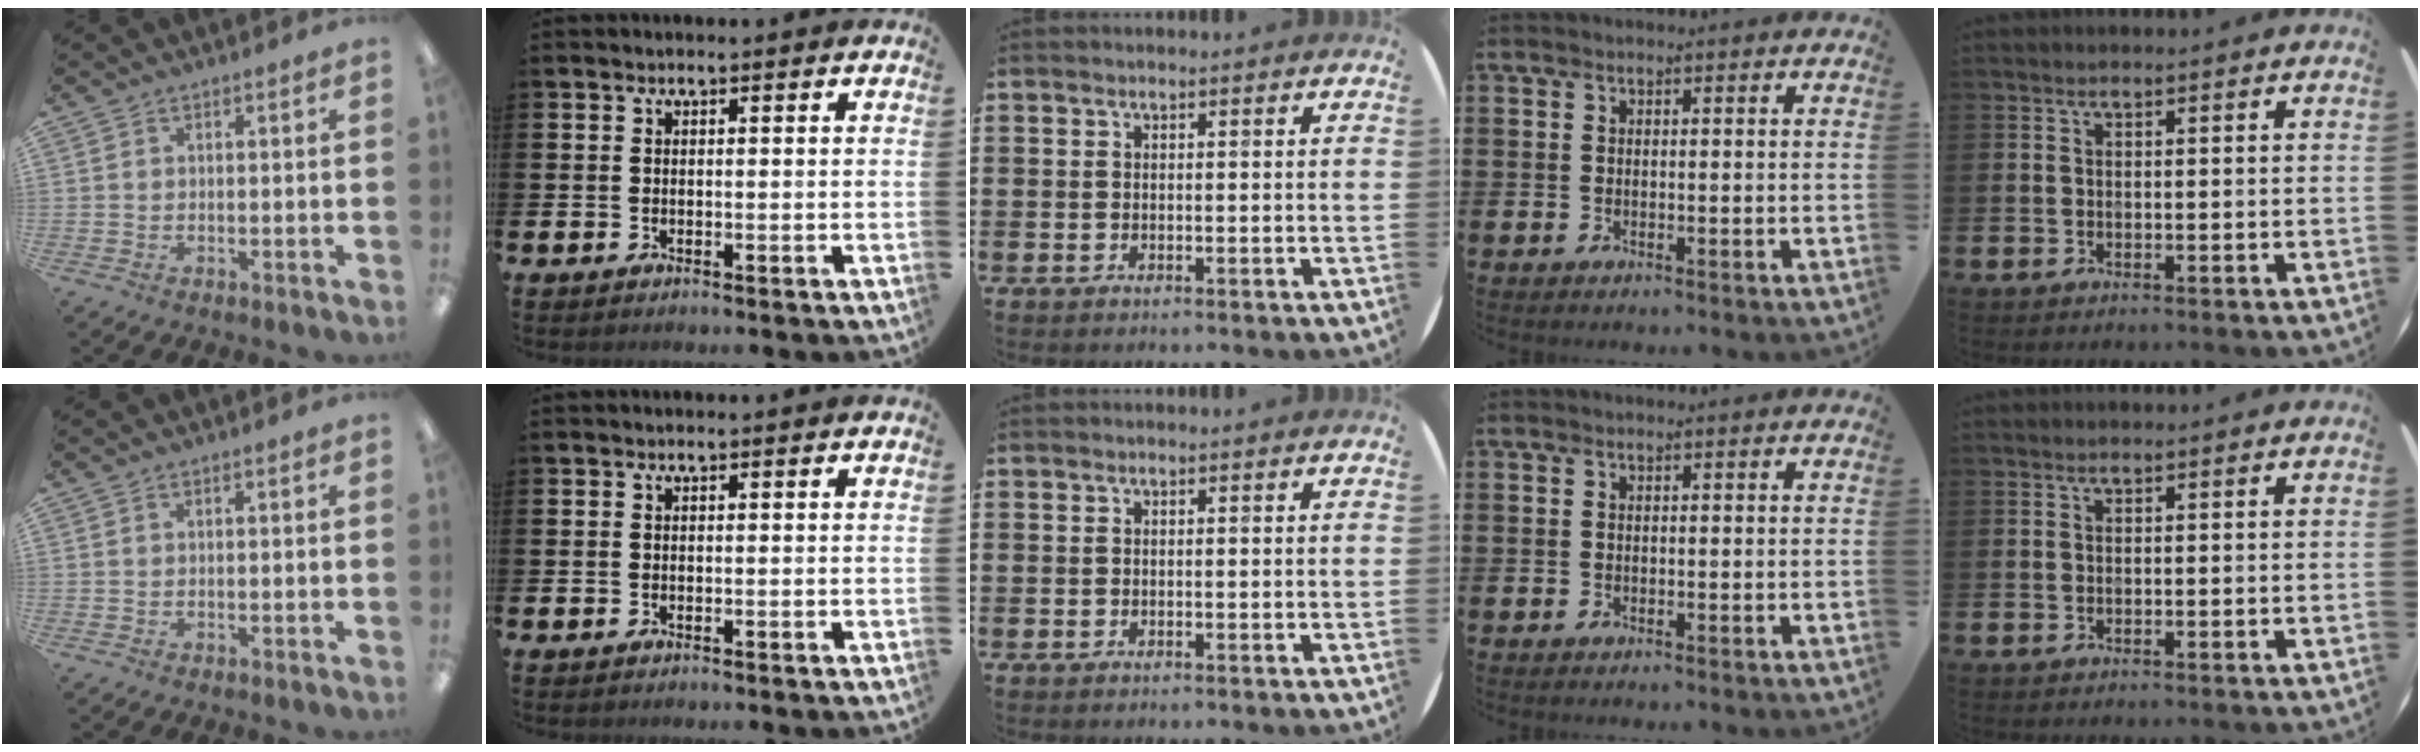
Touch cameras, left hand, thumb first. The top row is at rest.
{}